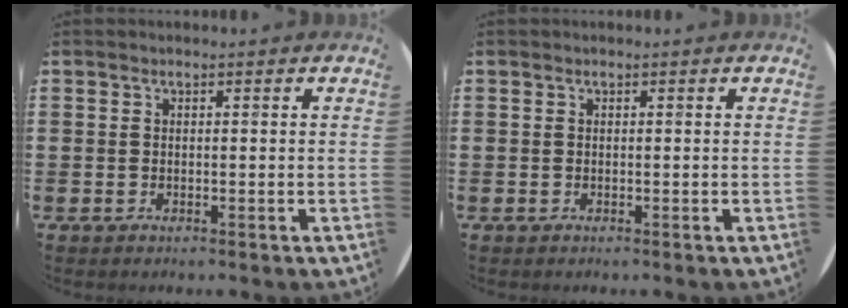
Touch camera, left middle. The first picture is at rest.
{"total": 0.0}